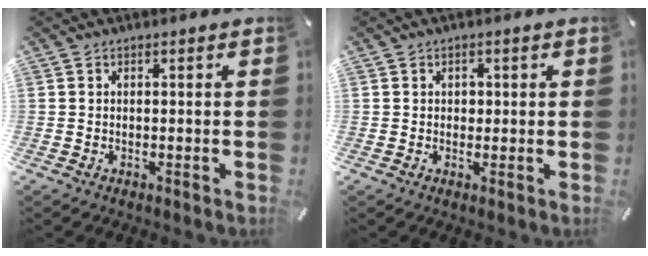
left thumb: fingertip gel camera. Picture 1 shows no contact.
{"total": 1.3, "force": [0.2, 1.2, 0.5], "torque": [0.003, -0.001, -0.002]}